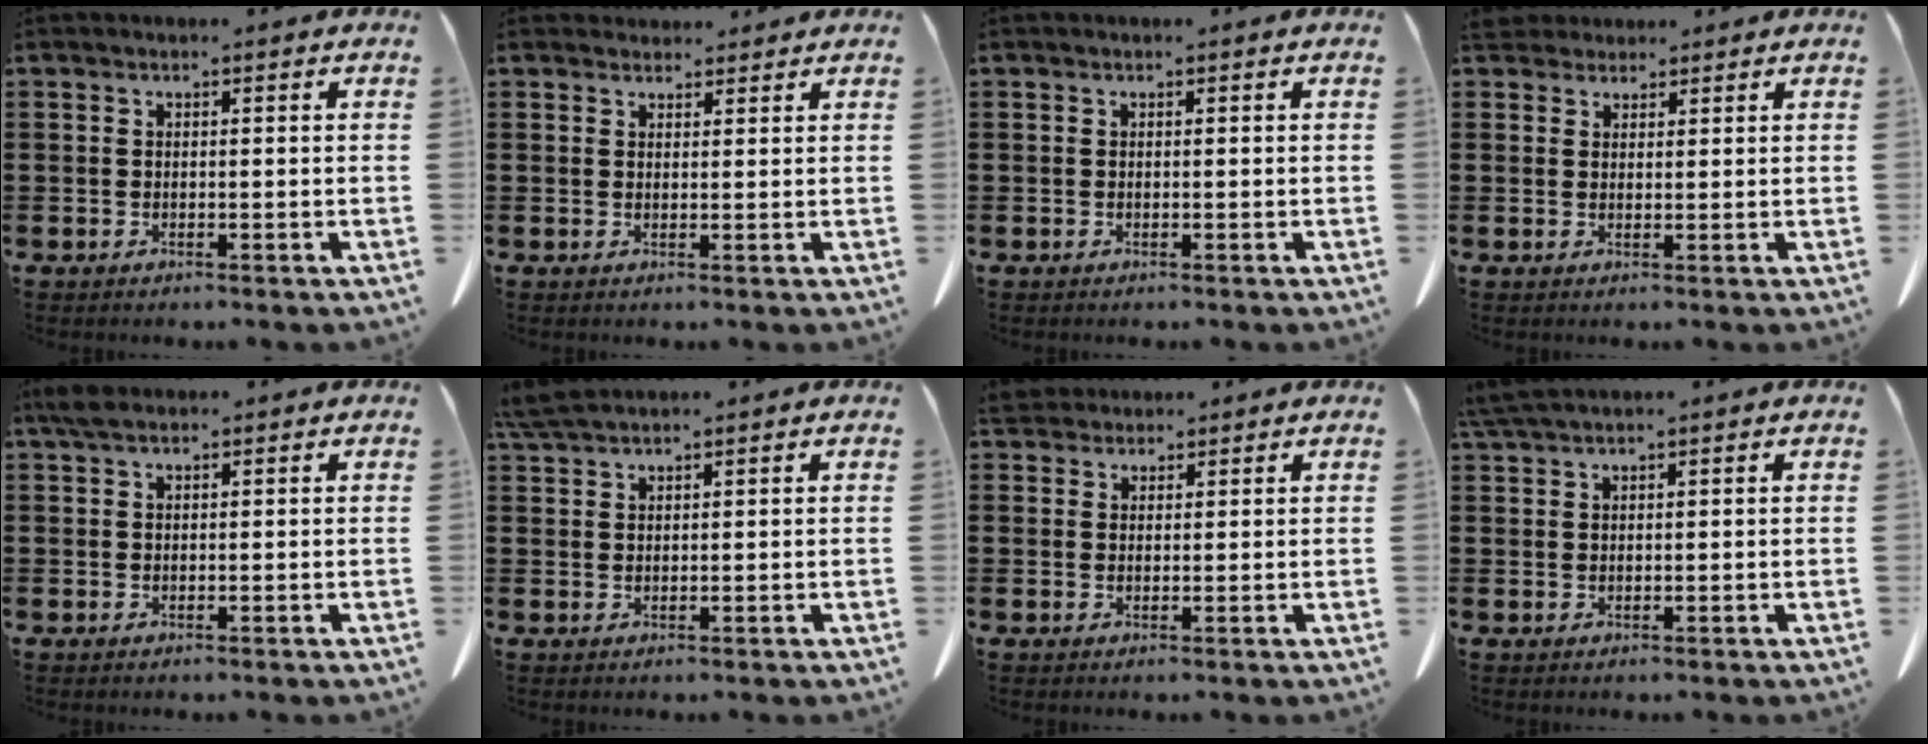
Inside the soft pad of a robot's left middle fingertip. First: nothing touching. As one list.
[{"total": 2.1, "force": [2.0, 0.7, 0.1], "torque": [0.000, -0.004, 0.038]}, {"total": 0.0}, {"total": 3.1, "force": [2.8, 1.2, 0.6], "torque": [-0.021, 0.001, 0.054]}, {"total": 2.1, "force": [1.2, 0.8, 1.5], "torque": [-0.033, 0.004, 0.021]}, {"total": 3.2, "force": [2.8, 0.2, 1.5], "torque": [-0.038, -0.001, 0.055]}, {"total": 2.8, "force": [2.5, 1.0, 0.4], "torque": [-0.017, 0.000, 0.050]}, {"total": 2.7, "force": [2.2, 0.0, 1.5], "torque": [-0.034, 0.001, 0.044]}]